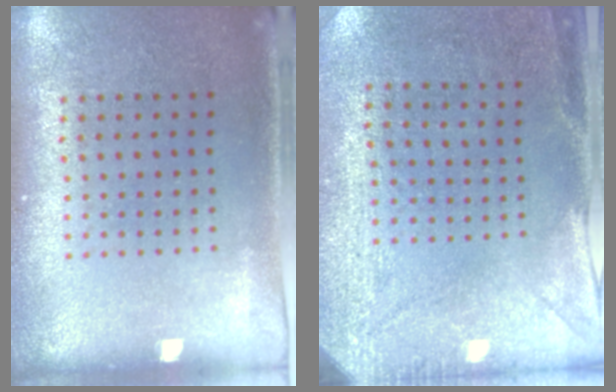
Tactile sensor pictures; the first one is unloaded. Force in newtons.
{"total": 3.0, "press": 2.3, "slide": 1.9}